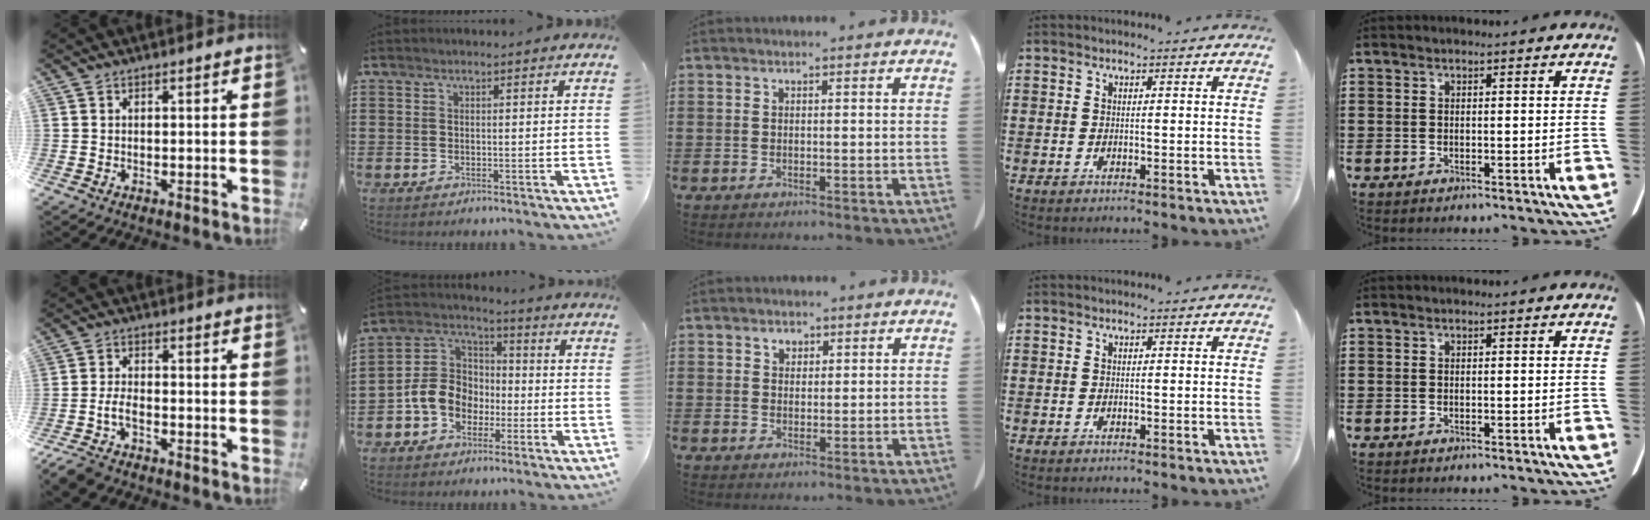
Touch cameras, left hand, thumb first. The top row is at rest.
{"thumb": {"total": 5.1, "force": [-3.2, 2.6, 3.1], "torque": [-0.077, 0.010, -0.063]}, "index": {"total": 8.5, "force": [-2.4, 7.1, 4.0], "torque": [-0.117, 0.016, -0.054]}, "middle": {"total": 1.6, "force": [1.1, 1.0, 0.5], "torque": [-0.006, -0.001, 0.020]}}